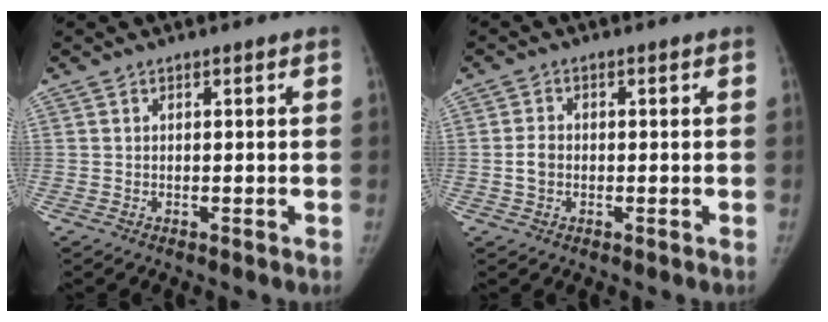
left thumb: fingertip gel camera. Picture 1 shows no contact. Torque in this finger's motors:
{"motor_torque": [0.32, 0.19, 0.27, -0.60, 0.02]}